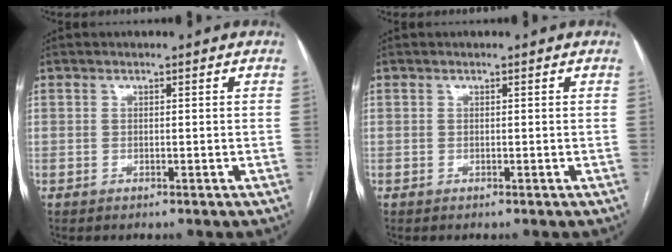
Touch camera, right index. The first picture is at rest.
{"total": 0.0}